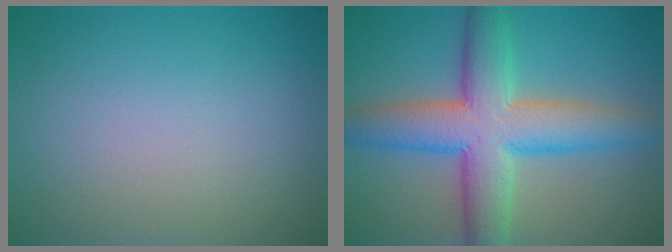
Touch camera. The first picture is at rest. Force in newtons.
{"total": 8.9, "press": 8.9, "slide": 0.2}